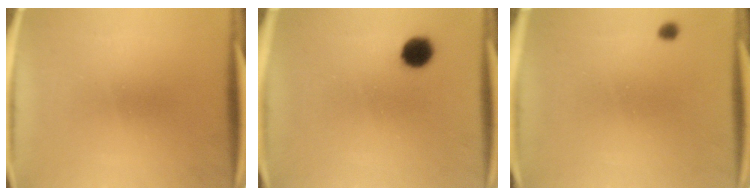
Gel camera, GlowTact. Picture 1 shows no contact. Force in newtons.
{"total": 5.1}
{"total": 0.9}